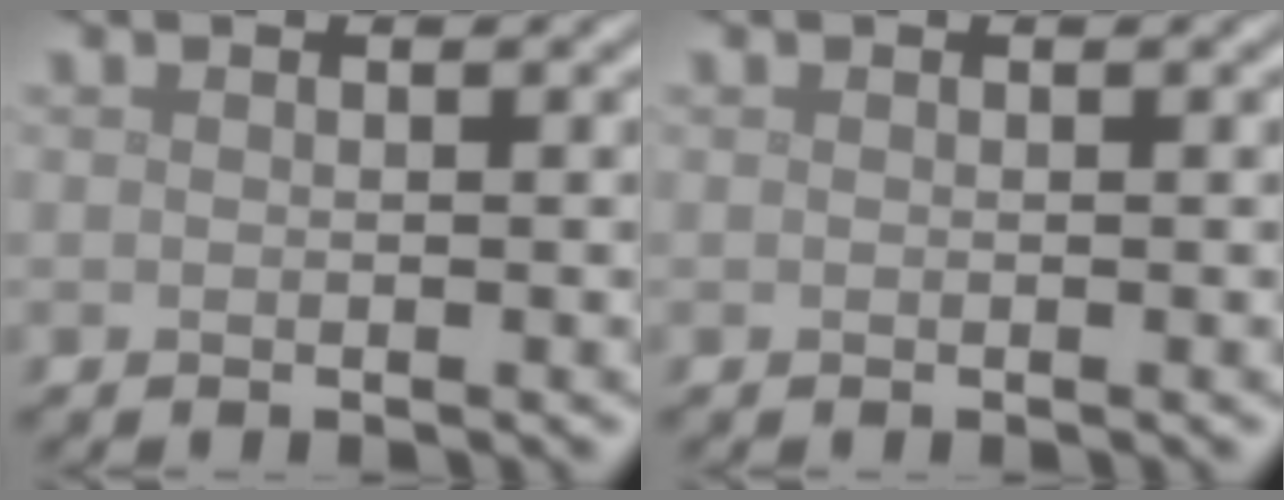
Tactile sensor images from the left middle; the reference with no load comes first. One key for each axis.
{"total": 0.0}